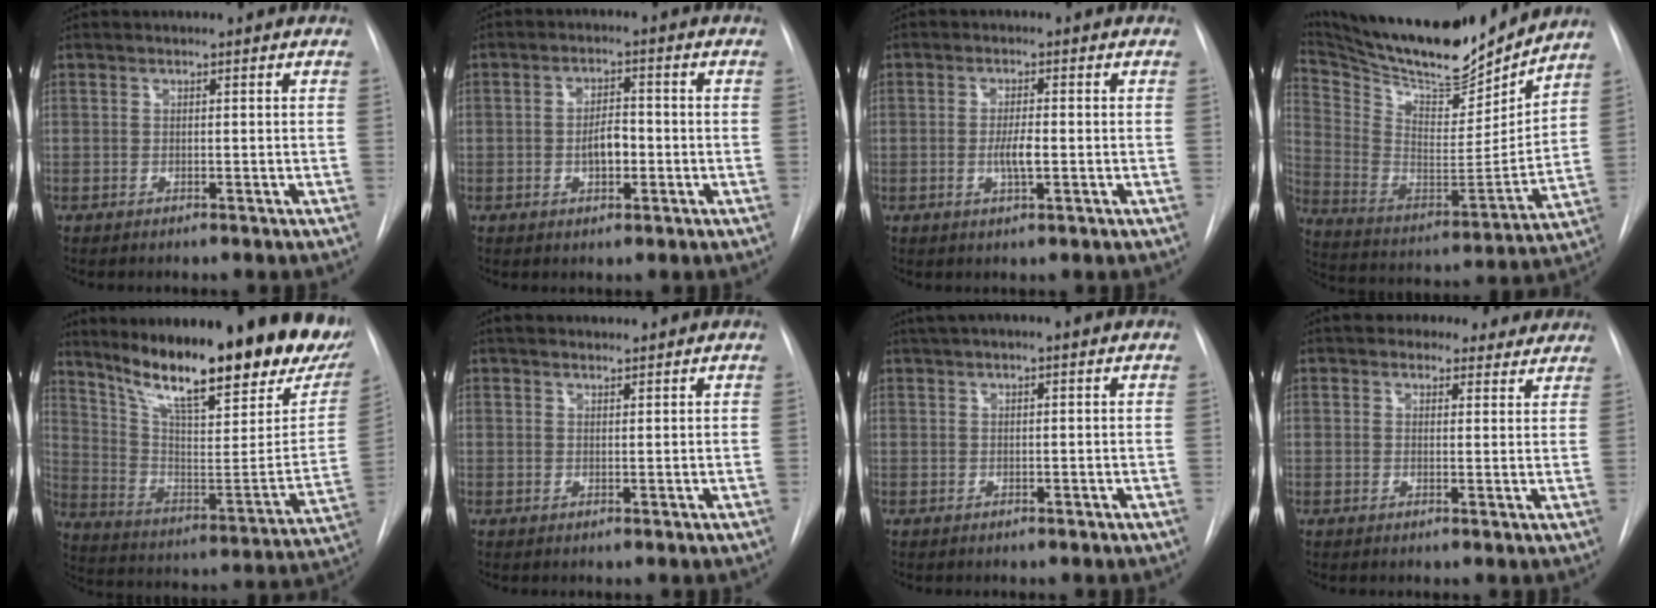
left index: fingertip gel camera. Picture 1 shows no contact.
{"total": 3.9, "force": [-0.8, 1.8, 3.3], "torque": [-0.055, 0.006, -0.012]}
{"total": 3.2, "force": [-0.5, 0.5, 3.1], "torque": [-0.061, -0.003, -0.008]}
{"total": 22.0, "force": [20.2, 3.8, 7.9], "torque": [-0.154, -0.025, 0.327]}
{"total": 28.7, "force": [21.4, 5.7, 18.3], "torque": [-0.285, -0.052, 0.309]}
{"total": 4.5, "force": [4.1, 0.9, 1.6], "torque": [-0.019, 0.026, 0.065]}
{"total": 3.8, "force": [2.7, 0.3, 2.7], "torque": [-0.047, 0.033, 0.047]}
{"total": 7.9, "force": [6.9, 3.6, 1.0], "torque": [0.015, 0.010, 0.067]}